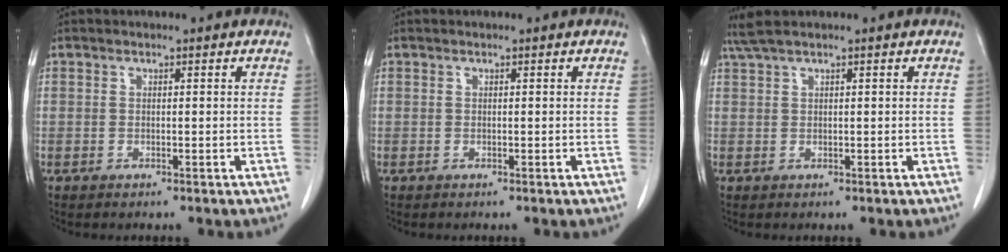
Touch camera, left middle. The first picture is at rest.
{"total": 0.0}
{"total": 2.3, "force": [1.9, -0.2, 1.3], "torque": [-0.035, 0.020, 0.042]}